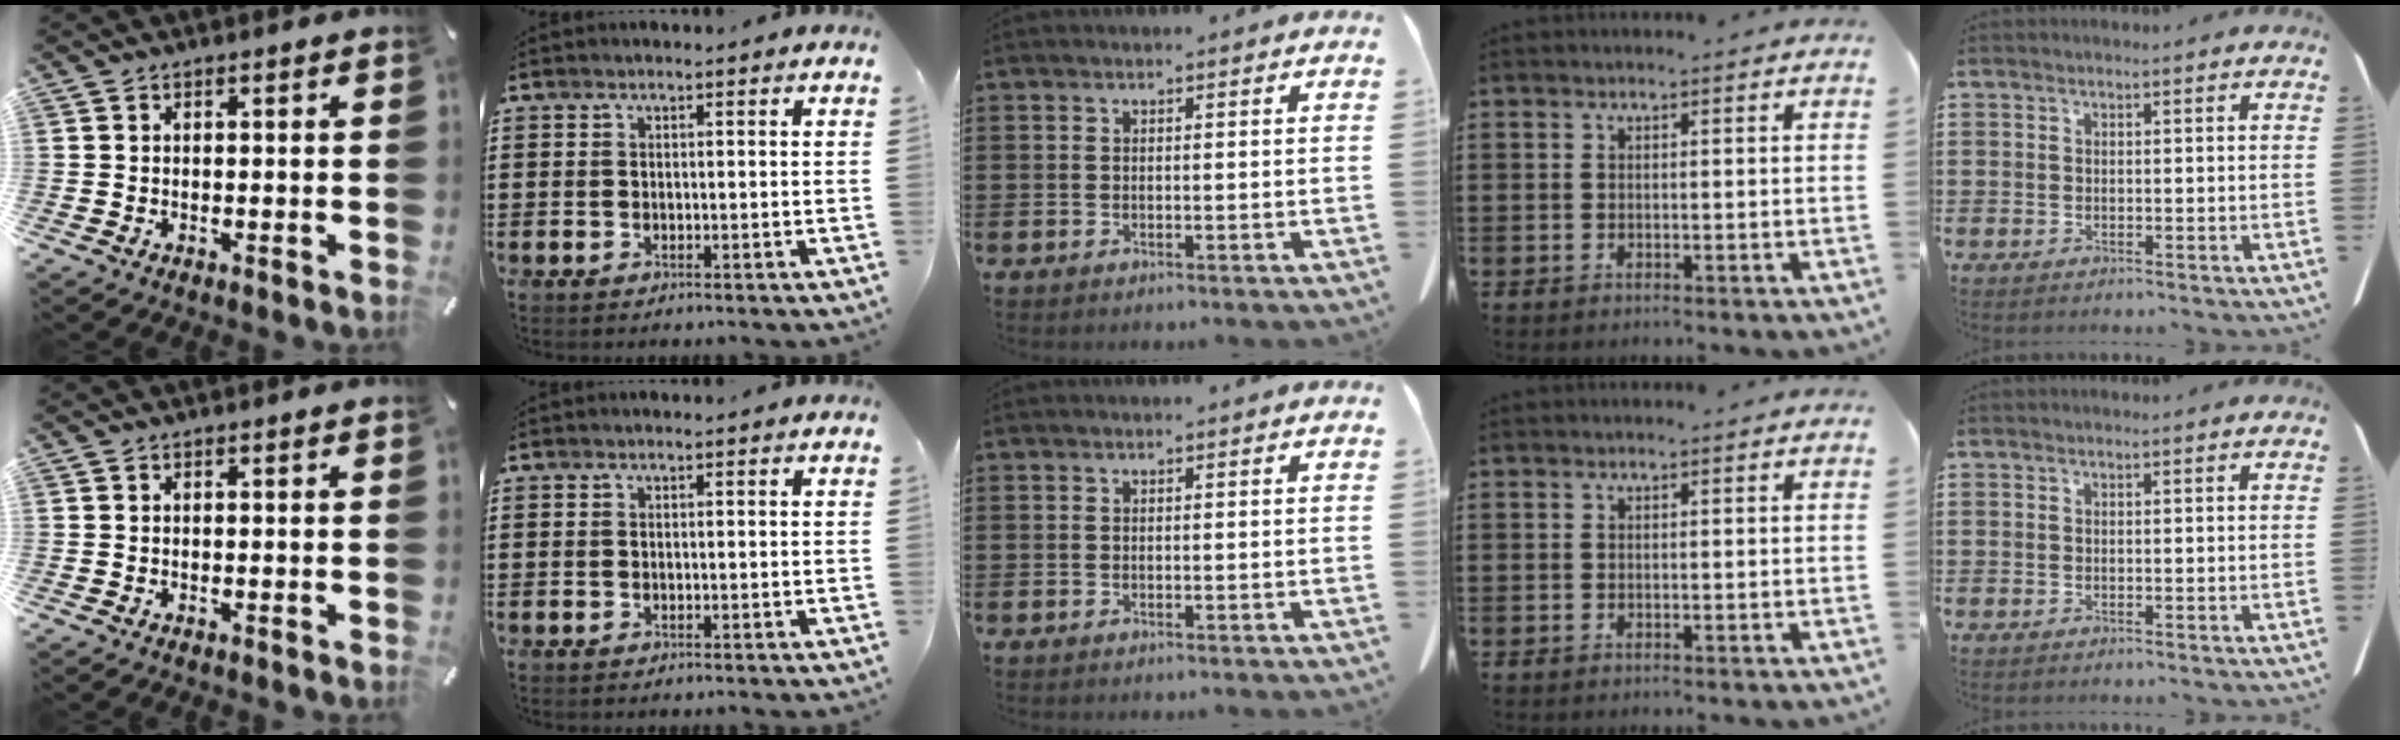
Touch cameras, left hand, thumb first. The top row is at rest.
{}